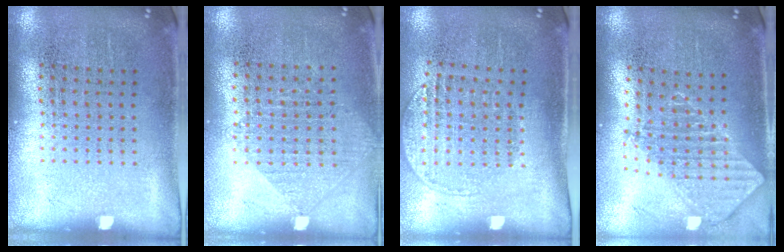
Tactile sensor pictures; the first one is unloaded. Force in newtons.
{"total": 0.5, "press": 0.5, "slide": 0.2}
{"total": 1.3, "press": 1.1, "slide": 0.7}
{"total": 1.9, "press": 1.5, "slide": 1.2}